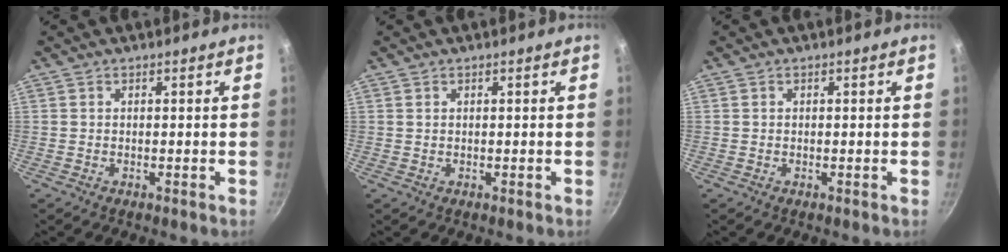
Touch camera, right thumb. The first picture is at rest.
{"total": 0.0}
{"total": 0.0}